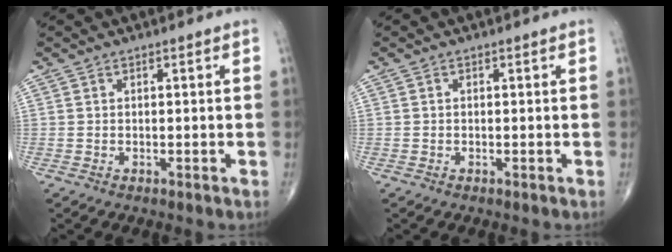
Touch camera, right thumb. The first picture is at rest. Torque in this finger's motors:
{"motor_torque": [0.12, 0.14, 0.17, 0.29, -0.01]}